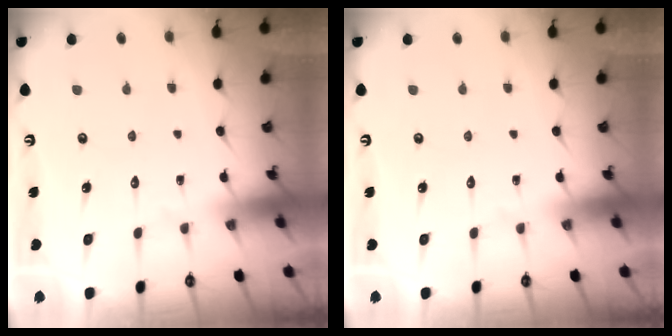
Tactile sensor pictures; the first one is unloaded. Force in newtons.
{"total": 0.0}